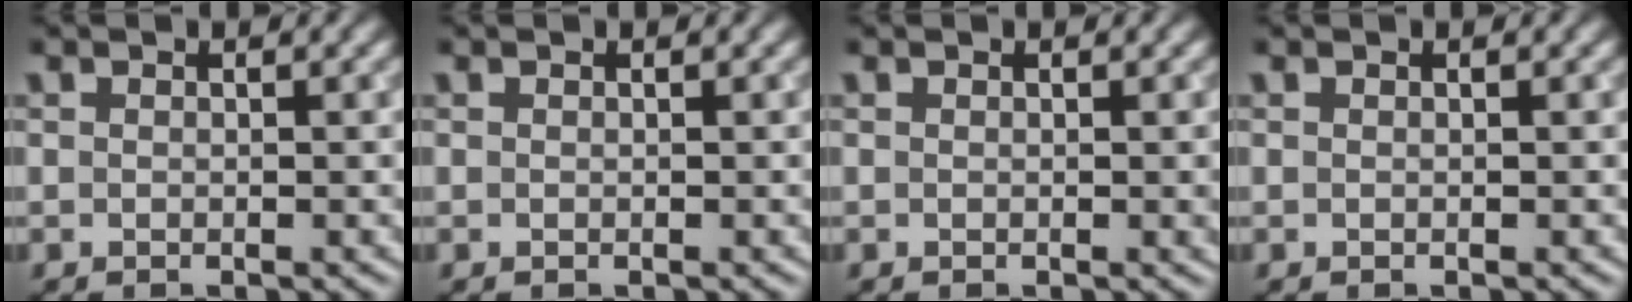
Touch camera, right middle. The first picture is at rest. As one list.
[{"total": 0.0}, {"total": 0.6, "force": [0.1, 0.1, 0.6], "torque": [-0.005, -0.001, 0.000]}, {"total": 0.0}]